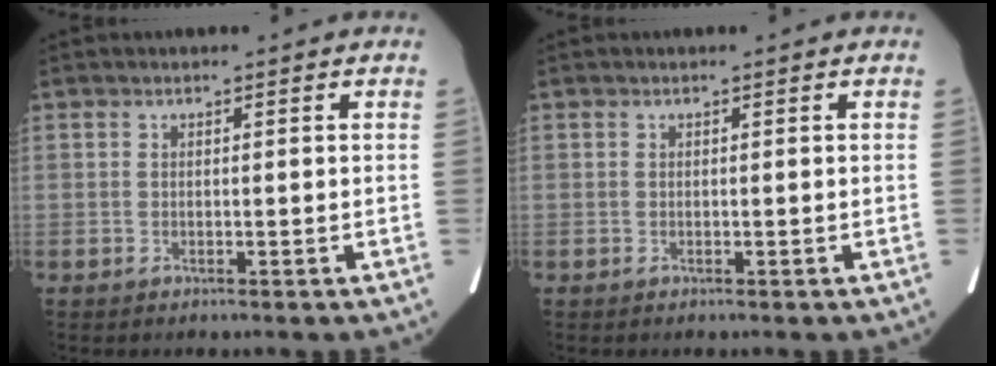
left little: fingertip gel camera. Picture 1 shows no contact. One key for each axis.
{"total": 0.0}